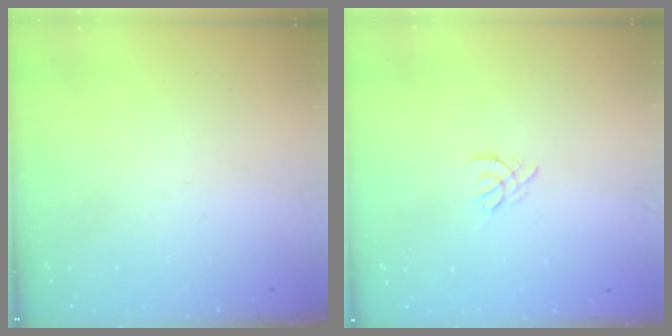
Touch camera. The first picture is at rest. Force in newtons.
{"total": 2.0, "press": 1.9, "slide": 0.5}